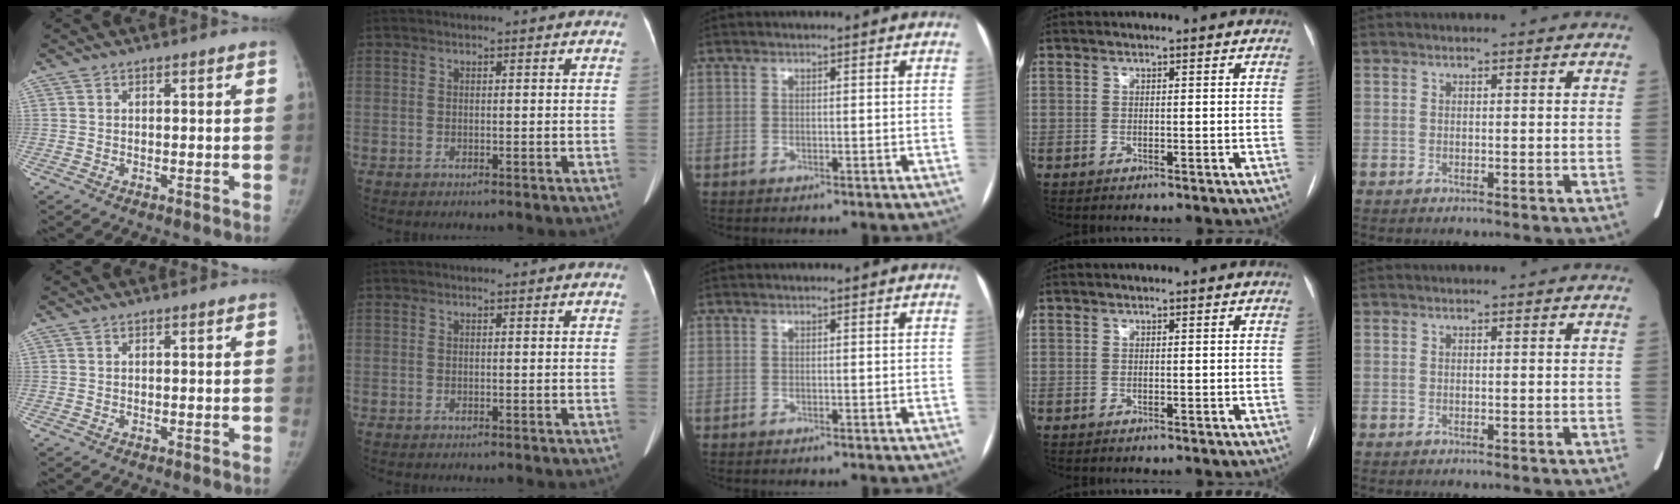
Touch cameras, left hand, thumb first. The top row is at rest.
{}